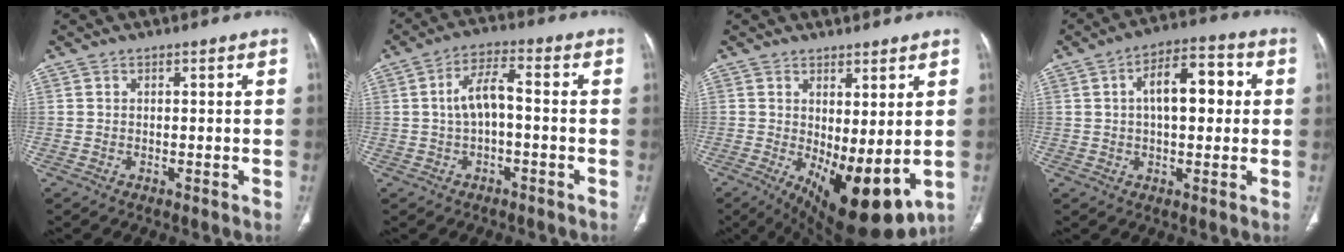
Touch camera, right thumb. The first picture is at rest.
{"total": 6.1, "force": [-0.4, 2.7, 5.4], "torque": [-0.102, 0.026, -0.015]}
{"total": 13.8, "force": [-1.6, 5.6, 12.5], "torque": [-0.185, -0.028, -0.003]}
{"total": 11.0, "force": [1.7, 5.5, 9.4], "torque": [-0.128, 0.025, 0.021]}